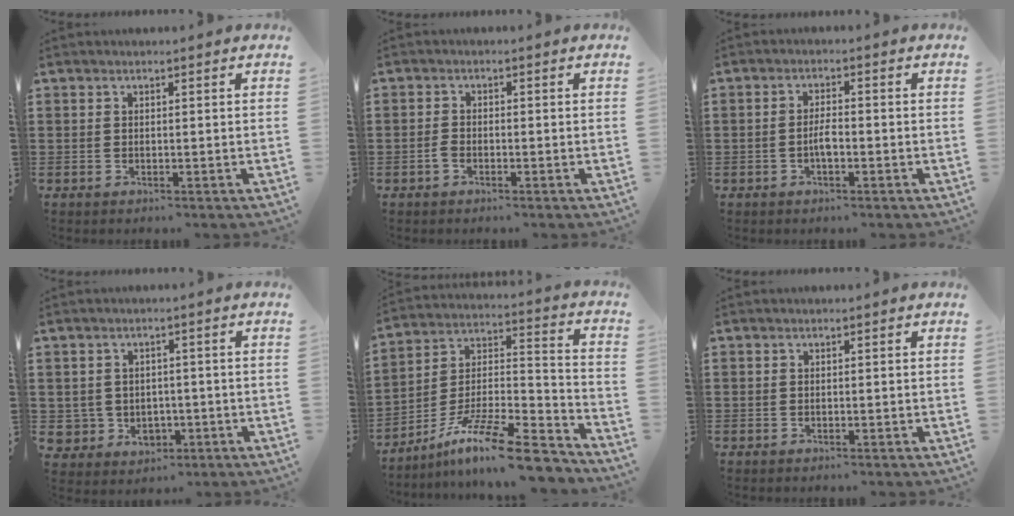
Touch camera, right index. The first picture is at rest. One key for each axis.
{"total": 1.6, "fx": -0.9, "fy": 0.6, "fz": 1.1, "tx": -0.030, "ty": -0.003, "tz": -0.020}
{"total": 2.9, "fx": -0.9, "fy": 0.9, "fz": 2.6, "tx": -0.057, "ty": 0.003, "tz": -0.020}
{"total": 3.6, "fx": -0.4, "fy": 3.5, "fz": 0.6, "tx": -0.028, "ty": 0.008, "tz": -0.008}
{"total": 13.5, "fx": -10.5, "fy": 2.1, "fz": 8.3, "tx": -0.137, "ty": 0.024, "tz": -0.194}
{"total": 0.0}